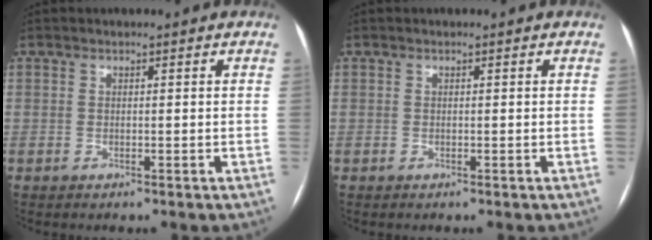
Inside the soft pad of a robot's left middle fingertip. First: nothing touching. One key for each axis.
{"total": 0.0}